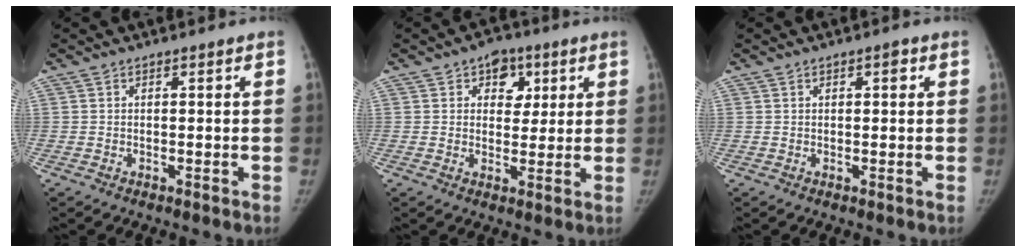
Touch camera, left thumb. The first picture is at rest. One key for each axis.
{"total": 6.7, "fx": 2.9, "fy": 5.0, "fz": 3.4, "tx": -0.006, "ty": -0.006, "tz": 0.035}
{"total": 1.5, "fx": 0.6, "fy": 0.8, "fz": 1.0, "tx": -0.008, "ty": 0.001, "tz": 0.008}